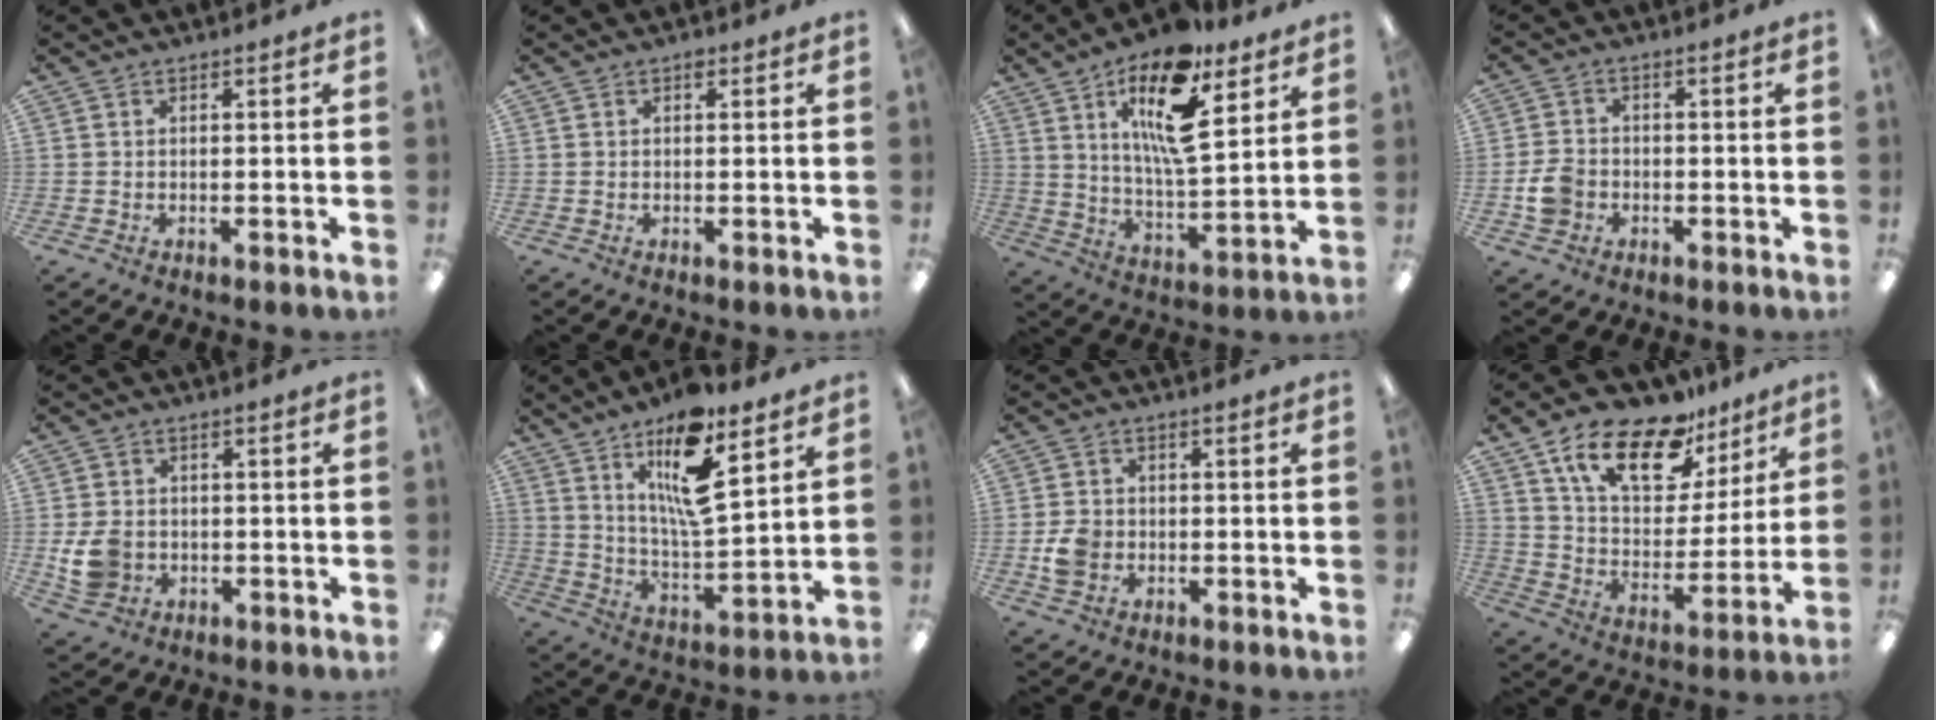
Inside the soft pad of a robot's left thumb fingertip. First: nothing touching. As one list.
[{"total": 0.8, "force": [0.5, 0.4, 0.4], "torque": [-0.009, 0.003, 0.008]}, {"total": 19.0, "force": [10.3, 7.2, 14.3], "torque": [-0.231, -0.046, 0.167]}, {"total": 5.3, "force": [-1.7, 4.3, 2.5], "torque": [-0.055, 0.009, -0.030]}, {"total": 6.8, "force": [-1.0, 5.7, 3.5], "torque": [-0.073, 0.010, -0.016]}, {"total": 17.1, "force": [10.2, 5.1, 12.6], "torque": [-0.215, -0.050, 0.167]}, {"total": 4.9, "force": [-1.1, 4.2, 2.2], "torque": [-0.035, 0.003, -0.020]}, {"total": 19.2, "force": [12.9, 9.5, 10.6], "torque": [-0.190, -0.066, 0.226]}]